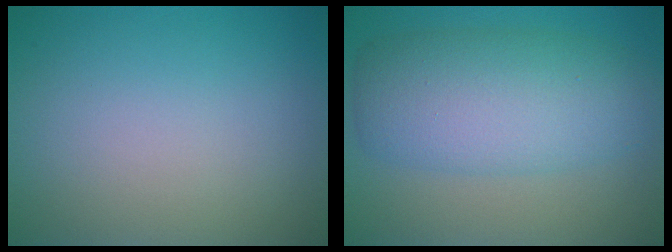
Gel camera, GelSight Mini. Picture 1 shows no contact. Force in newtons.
{"total": 7.6, "press": 7.6, "slide": 0.2}